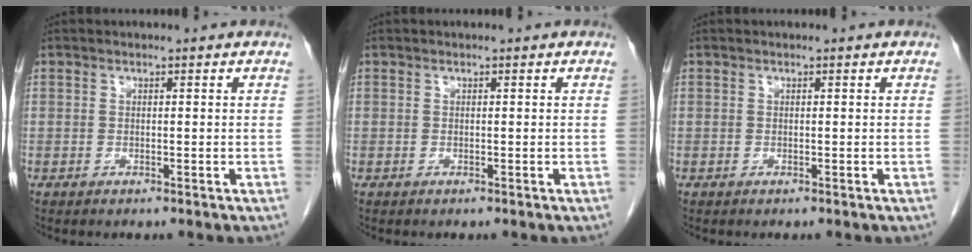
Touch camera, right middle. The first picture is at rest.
{"total": 0.0}
{"total": 0.0}